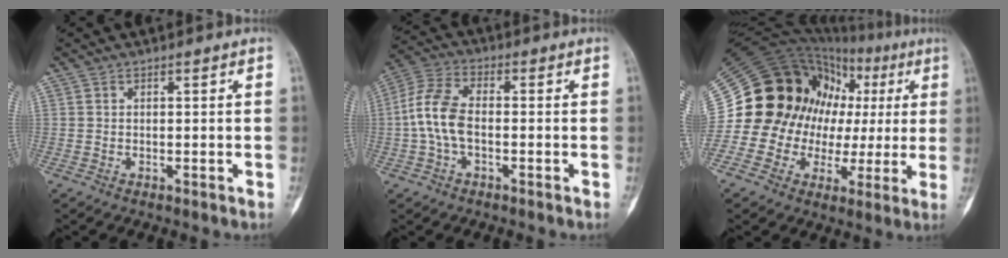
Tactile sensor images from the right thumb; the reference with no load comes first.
{"total": 8.7, "force": [-1.1, 4.8, 7.2], "torque": [-0.158, 0.027, -0.029]}
{"total": 26.9, "force": [3.0, 21.7, 15.5], "torque": [-0.220, 0.083, 0.059]}